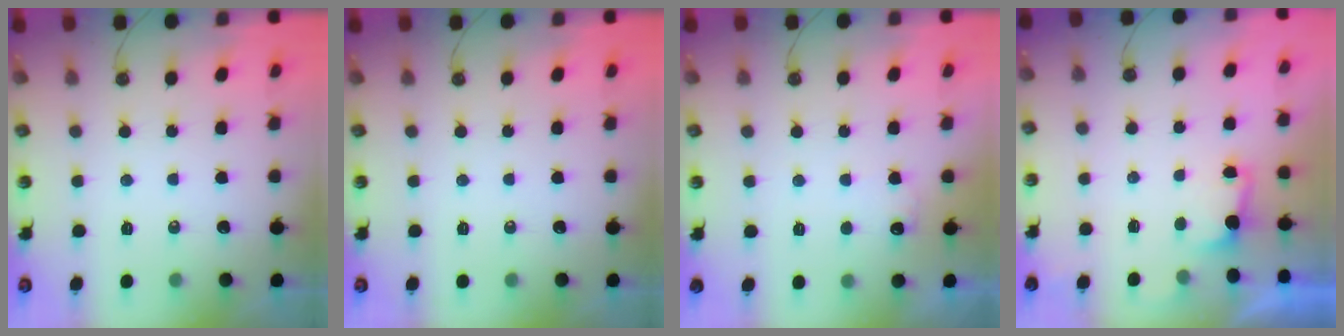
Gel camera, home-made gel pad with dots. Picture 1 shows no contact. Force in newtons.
{"total": 0.0}
{"total": 5.8, "press": 5.7, "slide": 1.1}
{"total": 2.5, "press": 2.3, "slide": 0.8}